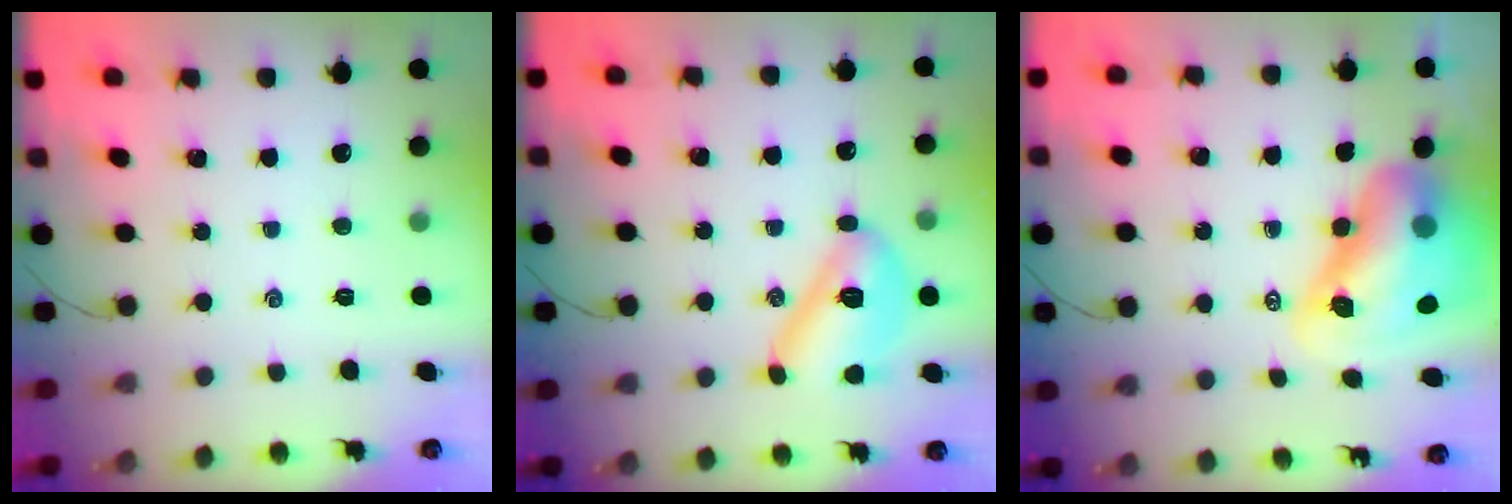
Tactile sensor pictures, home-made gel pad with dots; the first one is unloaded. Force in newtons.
{"total": 11.7, "press": 11.7, "slide": 0.2}
{"total": 15.3, "press": 14.6, "slide": 4.4}